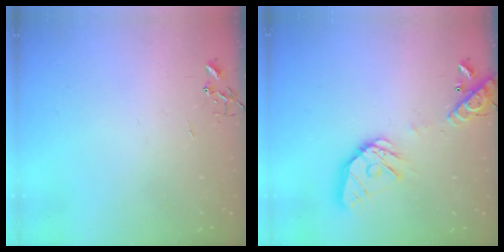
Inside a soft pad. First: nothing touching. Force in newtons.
{"total": 17.6, "press": 17.3, "slide": 2.8}